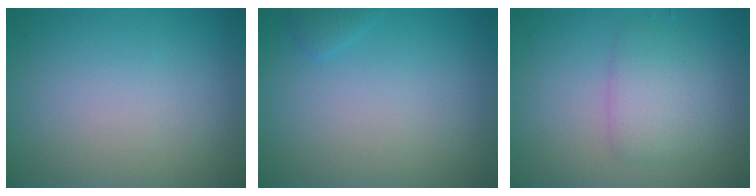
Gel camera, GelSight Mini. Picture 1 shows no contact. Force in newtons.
{"total": 0.7, "press": 0.7, "slide": 0.1}
{"total": 2.9, "press": 2.9, "slide": 0.1}